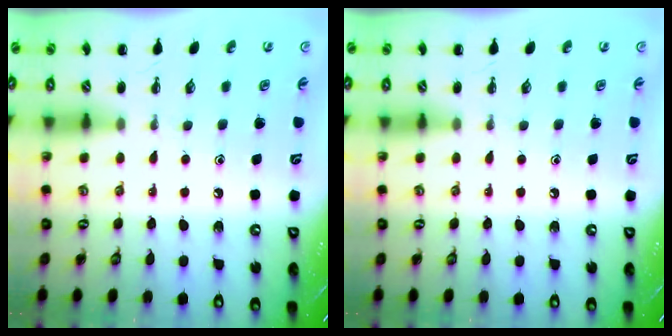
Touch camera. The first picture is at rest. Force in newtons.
{"total": 0.0}